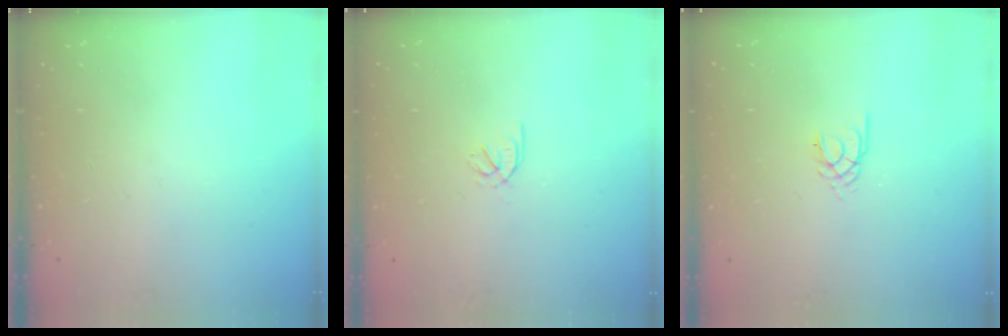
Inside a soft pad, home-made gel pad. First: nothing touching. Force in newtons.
{"total": 1.5, "press": 1.4, "slide": 0.5}
{"total": 1.7, "press": 1.7, "slide": 0.3}